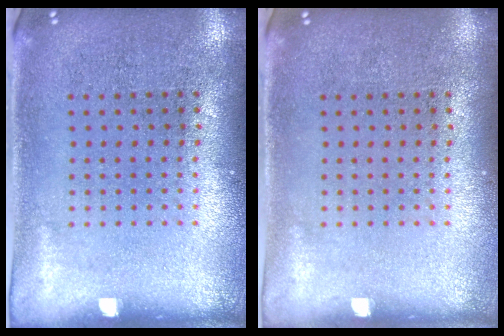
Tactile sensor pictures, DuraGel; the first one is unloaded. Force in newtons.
{"total": 0.0}